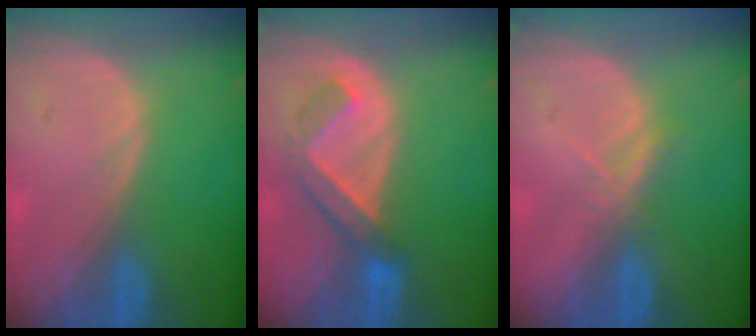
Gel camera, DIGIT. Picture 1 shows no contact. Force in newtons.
{"total": 5.1, "press": 5.1, "slide": 0.6}
{"total": 2.1, "press": 1.9, "slide": 0.9}